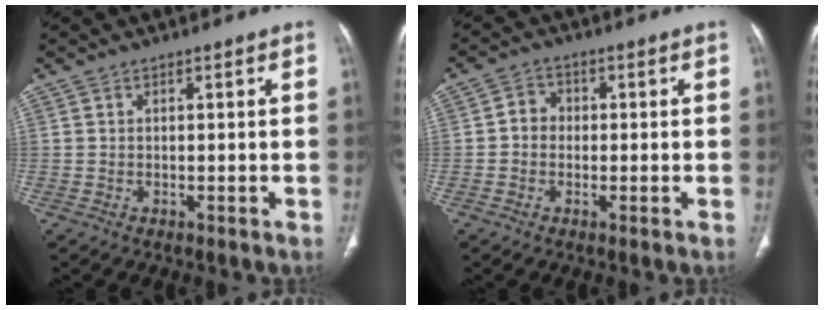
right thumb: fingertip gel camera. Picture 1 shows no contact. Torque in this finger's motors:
{"motor_torque": [-0.28, 0.24, 0.23, -0.40, -0.01]}